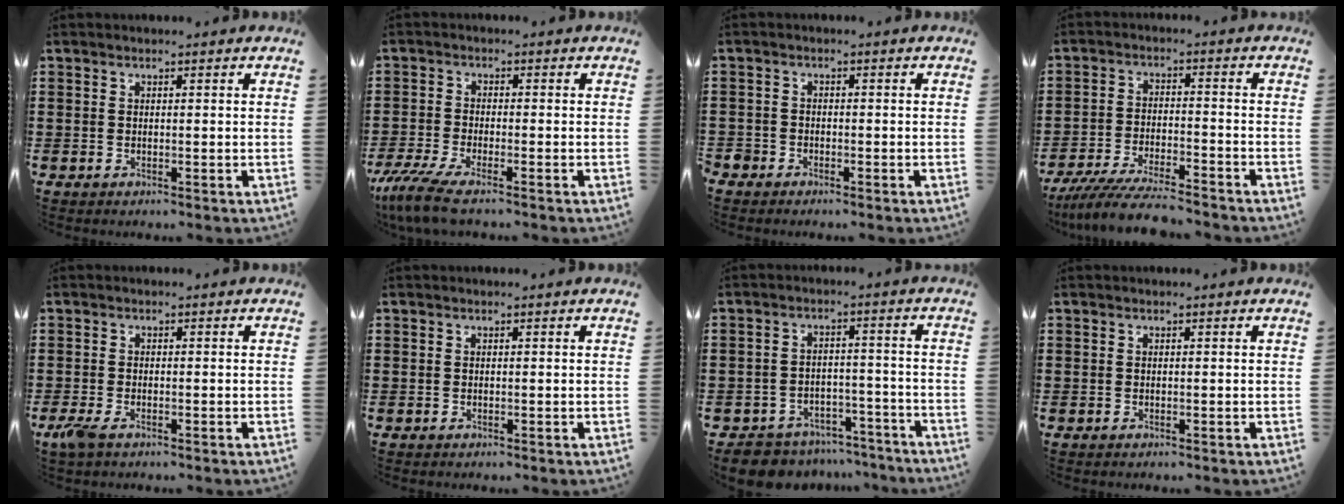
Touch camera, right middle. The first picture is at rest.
{"total": 5.2, "force": [-4.2, 0.6, 3.1], "torque": [-0.087, -0.022, -0.086]}
{"total": 1.6, "force": [-1.4, 0.7, 0.0], "torque": [-0.004, 0.003, -0.033]}
{"total": 7.1, "force": [-6.6, 0.5, 2.7], "torque": [-0.063, -0.004, -0.127]}
{"total": 1.8, "force": [-0.9, 0.5, 1.5], "torque": [-0.041, -0.007, -0.021]}
{"total": 0.0}
{"total": 6.2, "force": [-6.1, 1.4, 0.5], "torque": [-0.017, 0.018, -0.122]}
{"total": 0.0}